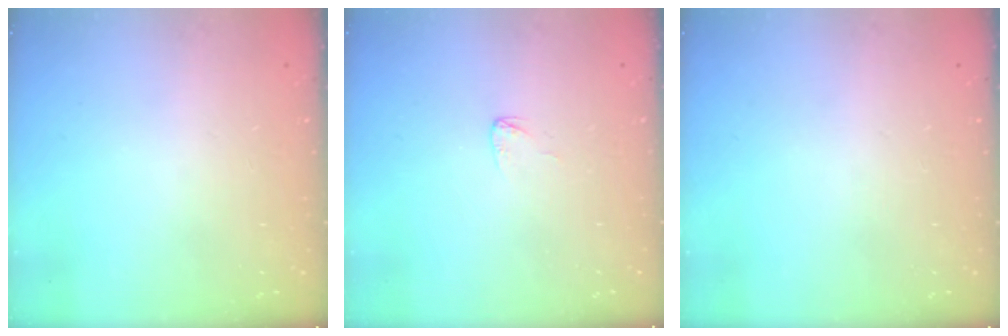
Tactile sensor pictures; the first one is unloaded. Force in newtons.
{"total": 2.9, "press": 2.9, "slide": 0.2}
{"total": 0.0}